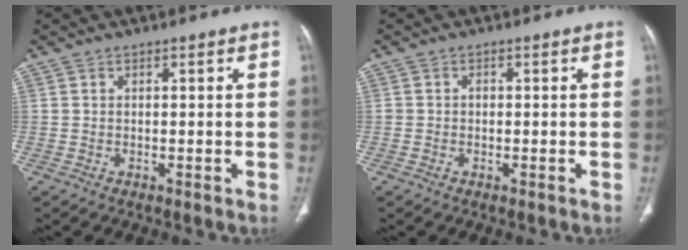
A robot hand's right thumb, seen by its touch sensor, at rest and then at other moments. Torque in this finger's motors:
{"motor_torque": [0.05, -0.15, 0.21, 0.16, 0.00]}